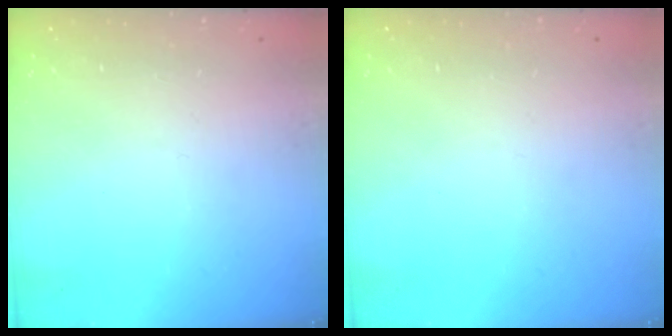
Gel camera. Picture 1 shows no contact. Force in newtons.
{"total": 0.0}